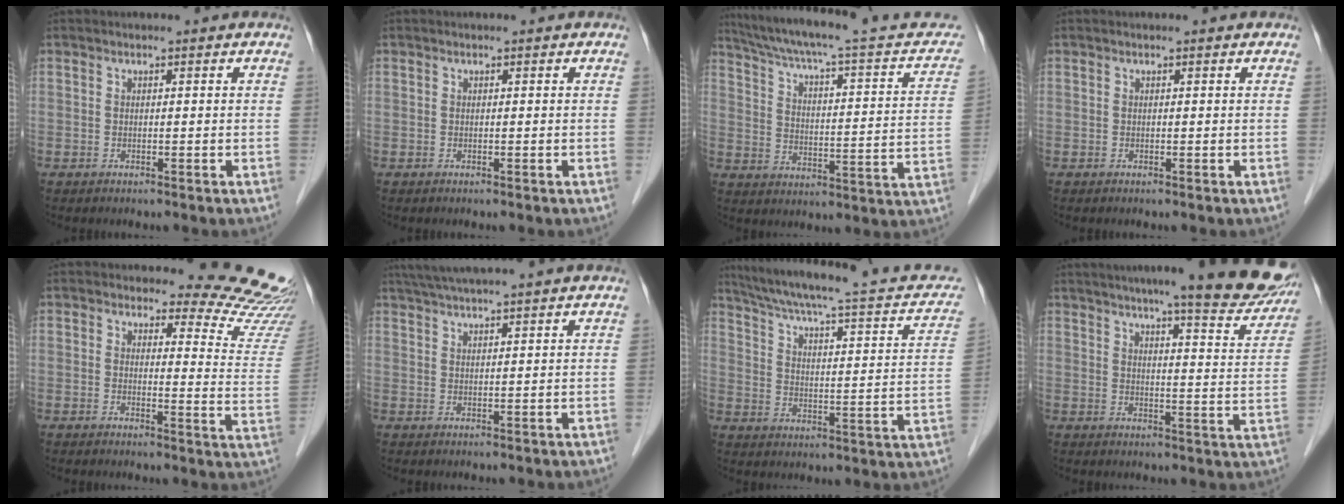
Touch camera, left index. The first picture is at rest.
{"total": 0.0}
{"total": 24.6, "force": [21.3, 2.8, 11.9], "torque": [-0.176, -0.012, 0.276]}
{"total": 0.0}
{"total": 13.0, "force": [12.9, 1.1, 1.3], "torque": [0.011, -0.124, 0.112]}
{"total": 13.4, "force": [11.8, -0.5, 6.4], "torque": [-0.115, 0.041, 0.164]}
{"total": 25.8, "force": [23.0, 2.5, 11.4], "torque": [-0.171, -0.026, 0.300]}
{"total": 19.7, "force": [16.4, 1.7, 10.8], "torque": [-0.138, -0.026, 0.199]}